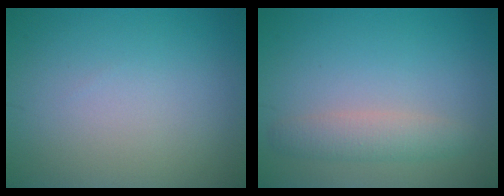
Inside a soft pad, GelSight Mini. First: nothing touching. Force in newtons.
{"total": 2.5, "press": 2.5, "slide": 0.1}